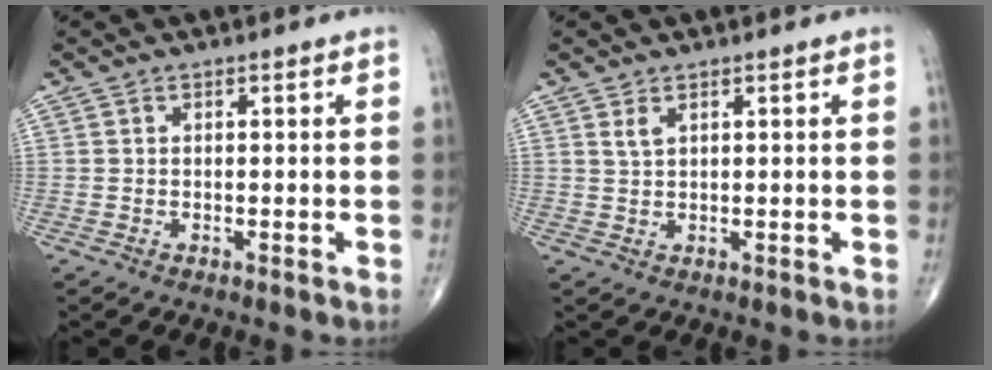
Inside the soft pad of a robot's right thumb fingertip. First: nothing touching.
{"total": 1.5, "force": [0.9, 0.5, 1.1], "torque": [-0.024, 0.000, 0.023]}